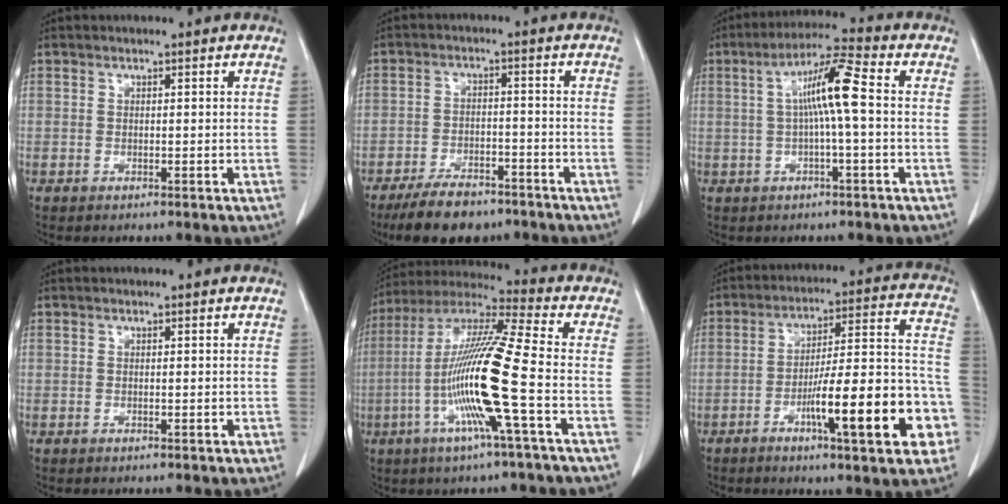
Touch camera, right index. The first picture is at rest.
{"total": 9.1, "force": [-7.2, 3.5, 4.2], "torque": [-0.072, -0.007, -0.122]}
{"total": 8.0, "force": [0.4, 0.1, 8.0], "torque": [-0.145, 0.019, 0.003]}
{"total": 0.0}
{"total": 16.1, "force": [-4.2, -1.1, 15.5], "torque": [-0.306, -0.007, -0.094]}
{"total": 17.9, "force": [-6.9, 2.6, 16.3], "torque": [-0.214, 0.025, -0.093]}